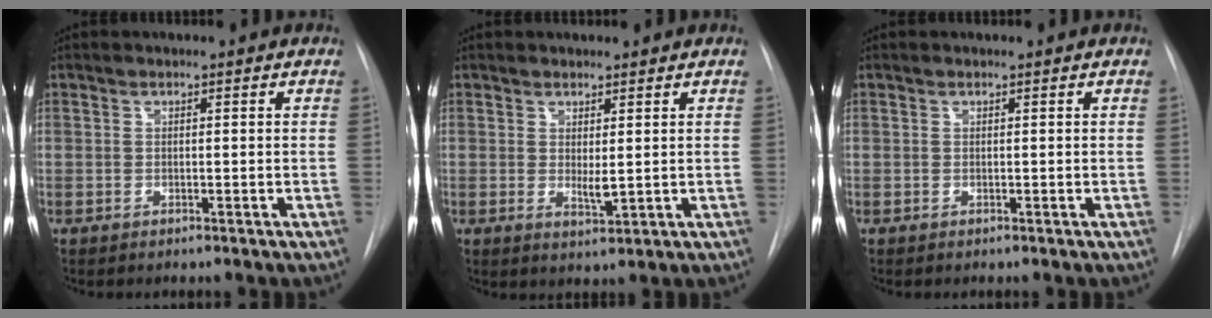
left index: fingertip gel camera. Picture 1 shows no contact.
{"total": 2.4, "force": [0.6, 0.7, 2.2], "torque": [-0.038, -0.009, 0.017]}
{"total": 0.0}